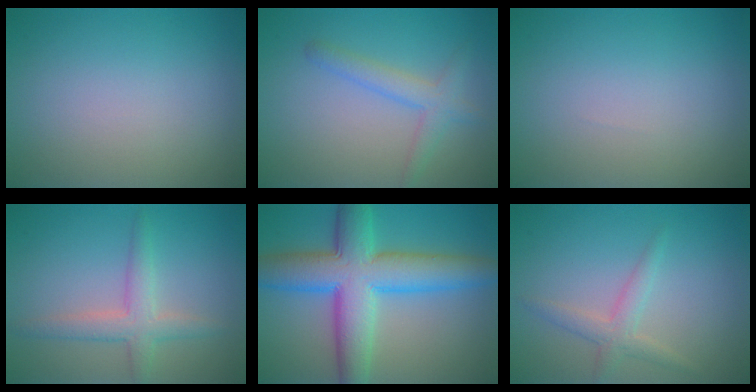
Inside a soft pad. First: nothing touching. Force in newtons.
{"total": 2.0, "press": 2.0, "slide": 0.1}
{"total": 0.0}
{"total": 3.1, "press": 3.1, "slide": 0.1}
{"total": 9.8, "press": 9.8, "slide": 0.1}
{"total": 2.2, "press": 2.1, "slide": 0.1}